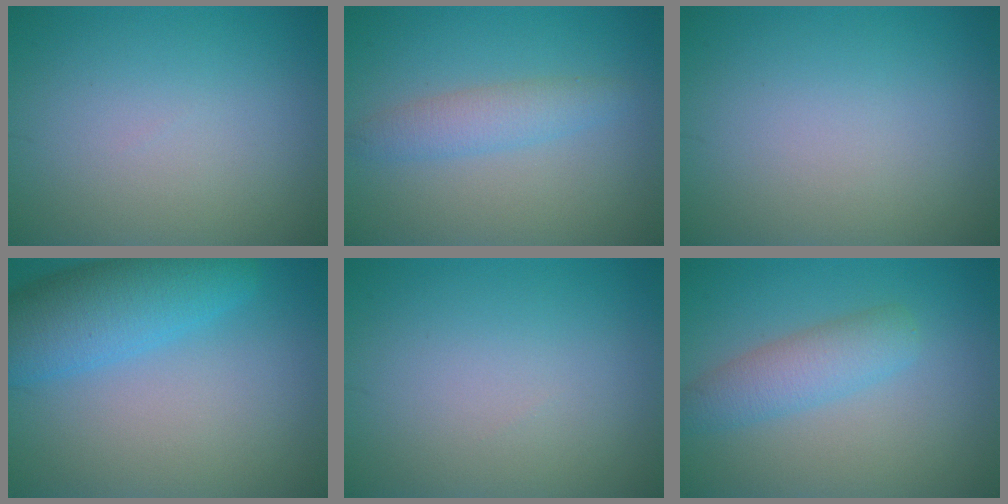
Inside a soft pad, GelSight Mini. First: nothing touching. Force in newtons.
{"total": 2.5, "press": 2.5, "slide": 0.1}
{"total": 0.0}
{"total": 7.1, "press": 7.1, "slide": 0.3}
{"total": 0.0}
{"total": 3.4, "press": 3.4, "slide": 0.1}